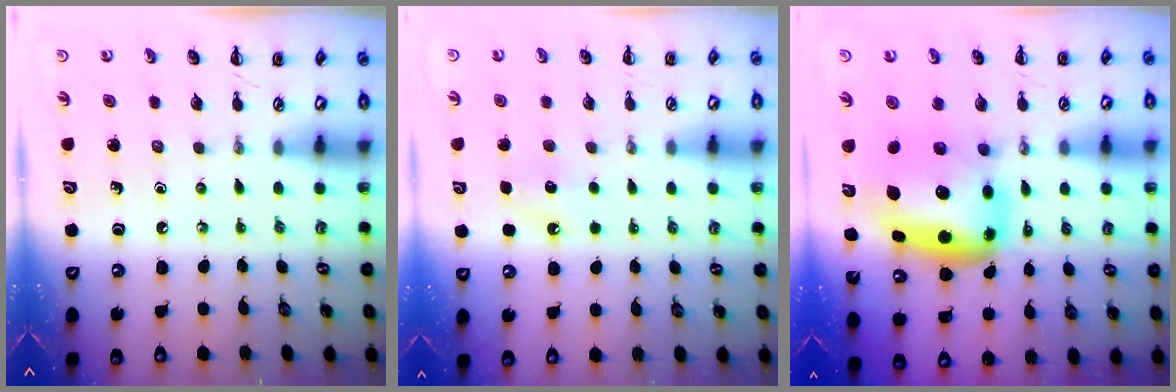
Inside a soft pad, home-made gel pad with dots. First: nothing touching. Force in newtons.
{"total": 6.2, "press": 6.0, "slide": 1.8}
{"total": 9.1, "press": 8.8, "slide": 2.4}